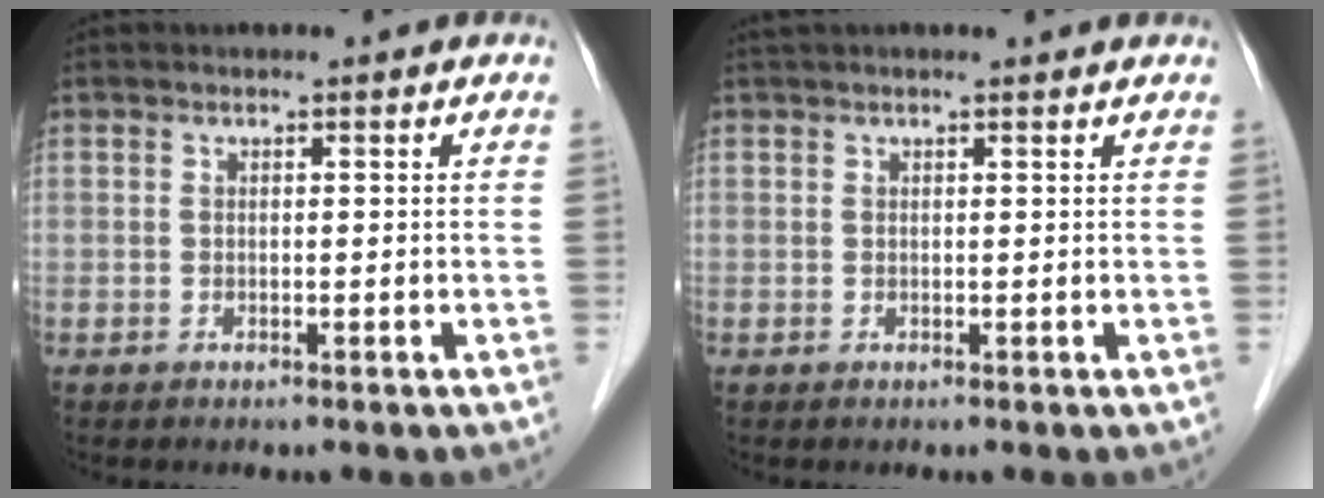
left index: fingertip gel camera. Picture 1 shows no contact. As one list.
[{"total": 4.8, "force": [4.4, 0.5, 1.9], "torque": [-0.024, 0.036, 0.053]}]